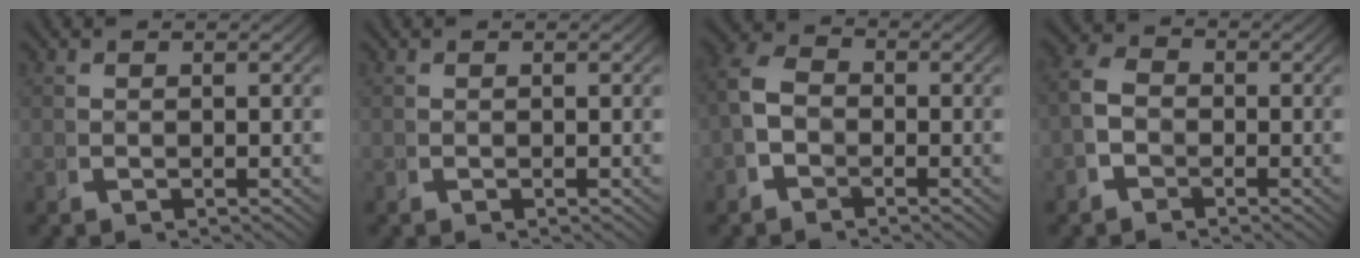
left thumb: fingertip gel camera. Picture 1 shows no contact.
{"total": 0.0}
{"total": 3.9, "force": [-0.6, 3.2, 2.2], "torque": [-0.045, -0.002, -0.019]}
{"total": 3.1, "force": [-0.7, 2.6, 1.6], "torque": [-0.029, -0.002, -0.020]}